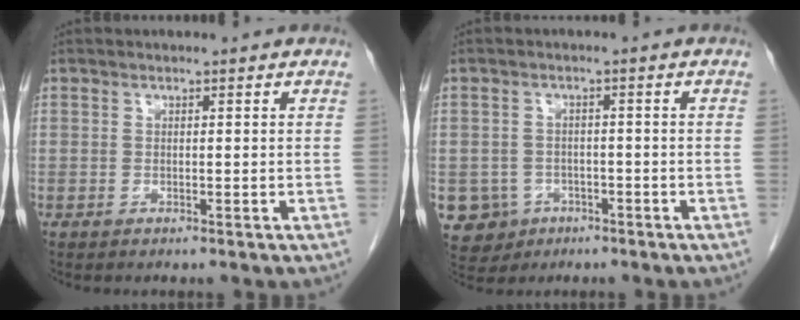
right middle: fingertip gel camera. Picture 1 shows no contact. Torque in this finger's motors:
{"motor_torque": [0.90, -0.96, 0.27, 0.03]}